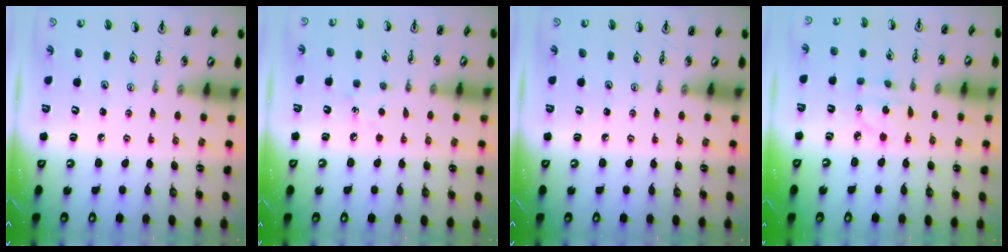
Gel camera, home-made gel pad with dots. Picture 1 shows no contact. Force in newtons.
{"total": 5.4, "press": 5.4, "slide": 0.7}
{"total": 0.0}
{"total": 3.8, "press": 3.7, "slide": 0.8}